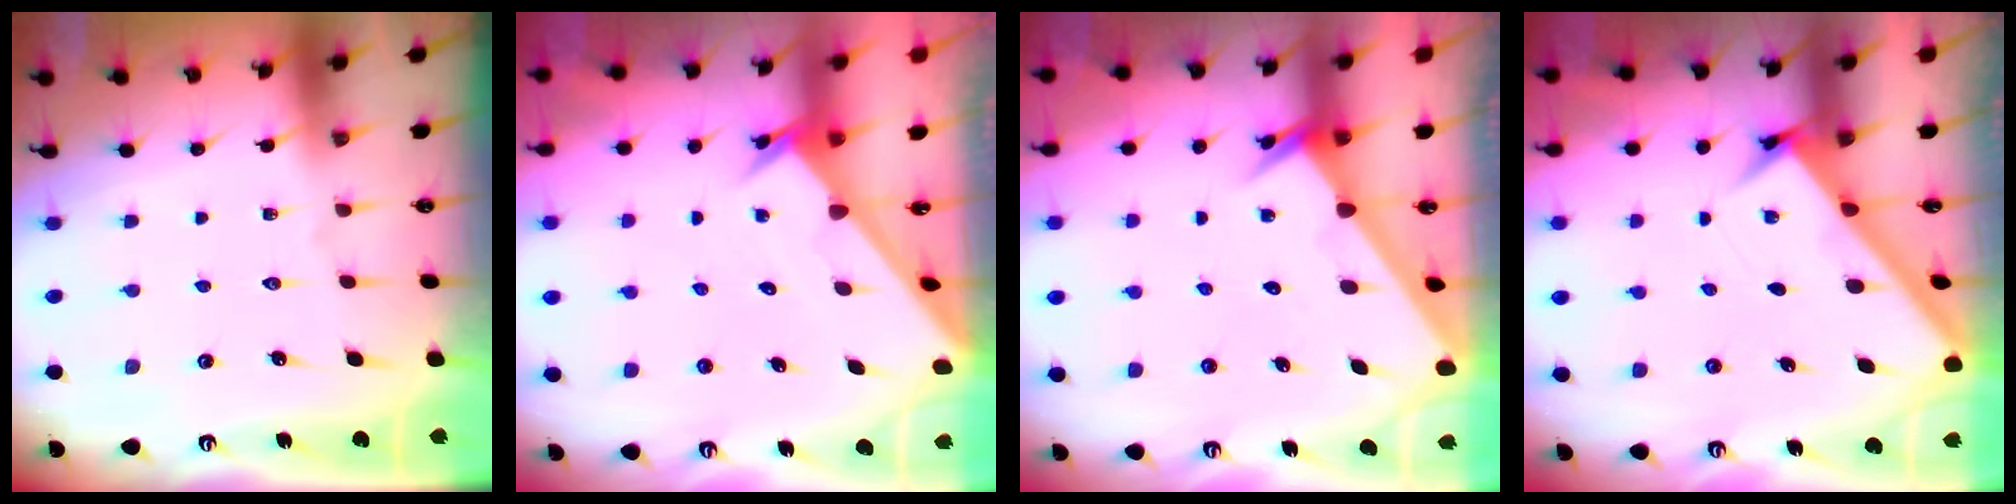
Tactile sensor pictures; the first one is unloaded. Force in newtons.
{"total": 2.4, "press": 2.4, "slide": 0.2}
{"total": 2.7, "press": 2.7, "slide": 0.3}
{"total": 3.1, "press": 3.1, "slide": 0.4}